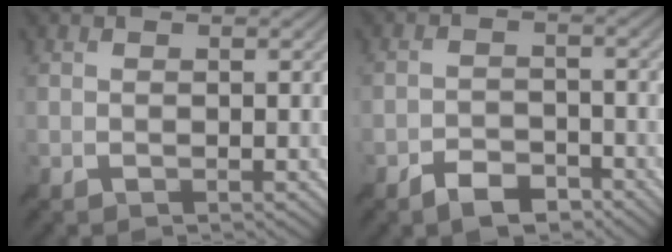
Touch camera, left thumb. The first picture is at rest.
{"total": 4.0, "force": [-3.2, 1.7, 1.7], "torque": [-0.027, -0.002, -0.059]}